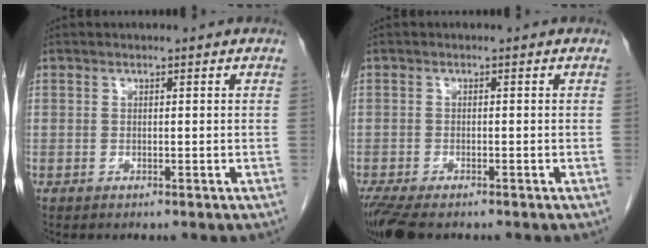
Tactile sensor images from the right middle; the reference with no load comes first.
{"total": 6.0, "force": [-4.6, 1.8, 3.4], "torque": [-0.064, -0.015, -0.077]}